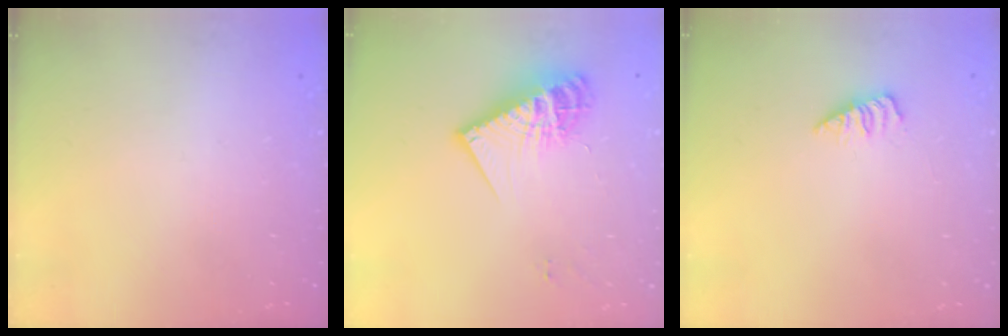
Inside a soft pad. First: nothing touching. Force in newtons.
{"total": 17.8, "press": 17.8, "slide": 1.0}
{"total": 0.9, "press": 0.8, "slide": 0.3}